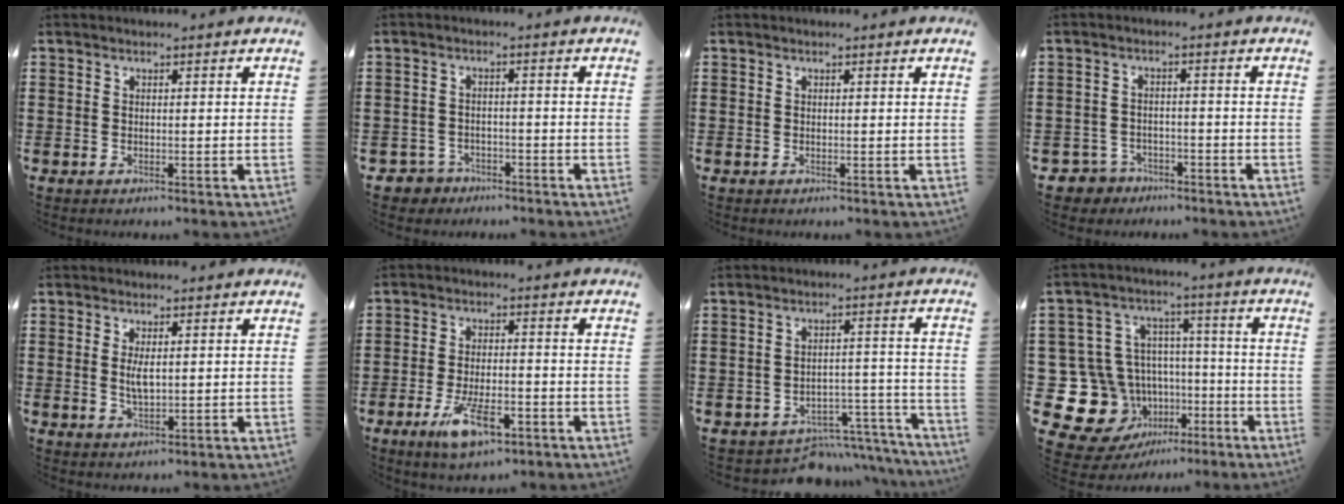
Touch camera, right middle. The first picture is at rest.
{"total": 2.5, "force": [-2.3, 1.0, 0.0], "torque": [-0.009, -0.003, -0.051]}
{"total": 0.0}
{"total": 2.9, "force": [-2.7, 1.2, 0.1], "torque": [-0.020, -0.005, -0.060]}
{"total": 2.6, "force": [0.5, 1.1, 2.3], "torque": [-0.050, 0.001, 0.009]}
{"total": 8.3, "force": [-4.0, 3.2, 6.5], "torque": [-0.134, -0.007, -0.068]}
{"total": 5.9, "force": [-5.6, 1.5, 1.3], "torque": [-0.016, 0.016, -0.106]}
{"total": 14.8, "force": [-6.7, 12.3, 4.7], "torque": [-0.158, 0.000, -0.100]}